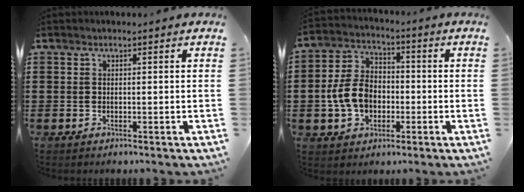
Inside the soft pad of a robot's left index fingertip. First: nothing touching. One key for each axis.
{"total": 8.3, "fx": -1.6, "fy": 6.4, "fz": 5.1, "tx": -0.132, "ty": 0.011, "tz": -0.035}